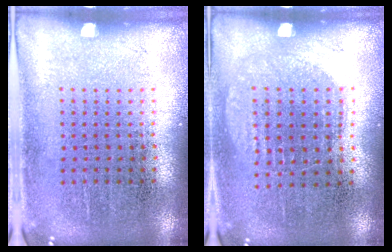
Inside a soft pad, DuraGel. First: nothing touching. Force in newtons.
{"total": 1.0, "press": 0.9, "slide": 0.4}